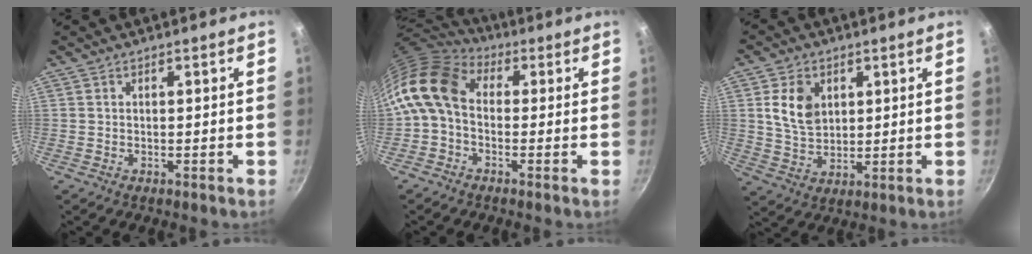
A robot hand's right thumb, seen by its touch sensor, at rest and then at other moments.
{"total": 11.6, "force": [0.0, 8.4, 8.1], "torque": [-0.148, 0.027, -0.023]}
{"total": 8.5, "force": [2.5, 6.2, 5.3], "torque": [-0.078, -0.014, 0.051]}